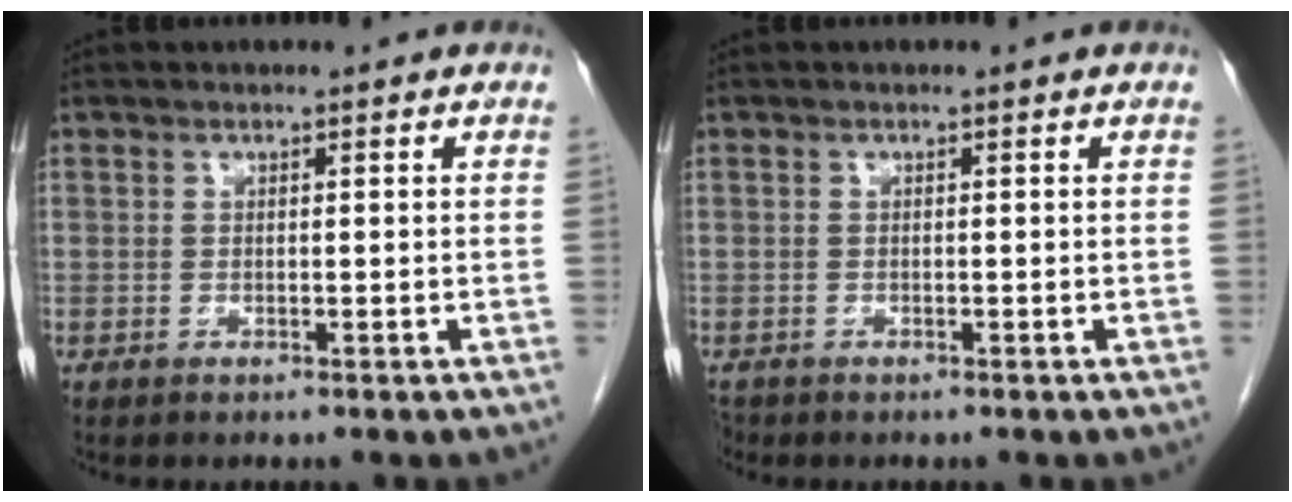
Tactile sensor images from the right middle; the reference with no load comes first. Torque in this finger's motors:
{"motor_torque": [0.00, -0.06, -0.04, -0.02]}